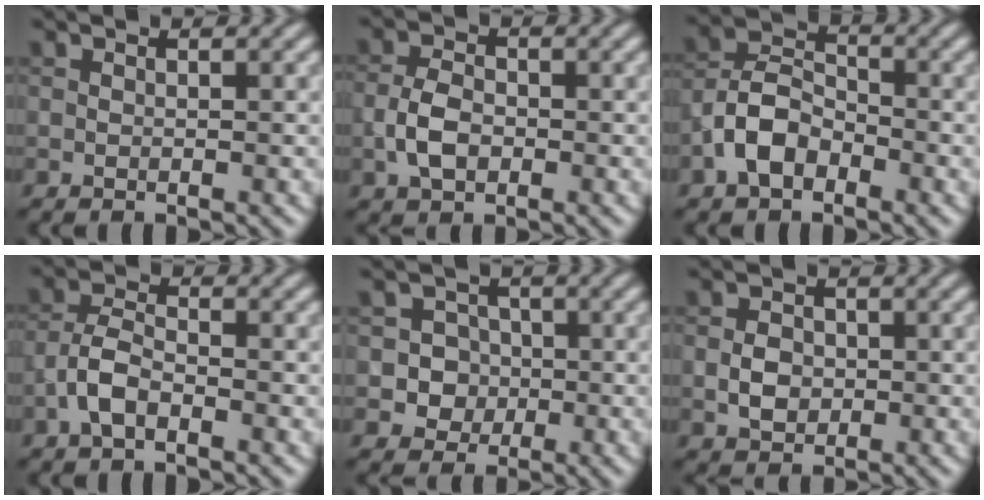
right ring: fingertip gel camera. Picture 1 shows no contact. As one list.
[{"total": 3.5, "force": [-1.0, 2.3, 2.4], "torque": [-0.050, 0.003, -0.023]}, {"total": 4.7, "force": [-2.3, 2.9, 2.8], "torque": [-0.058, 0.011, -0.052]}, {"total": 3.0, "force": [-1.6, 1.4, 2.1], "torque": [-0.045, 0.008, -0.040]}, {"total": 3.4, "force": [-0.7, 3.2, 0.7], "torque": [0.014, 0.007, -0.030]}, {"total": 2.4, "force": [-0.3, 1.9, 1.4], "torque": [-0.025, 0.001, -0.009]}]